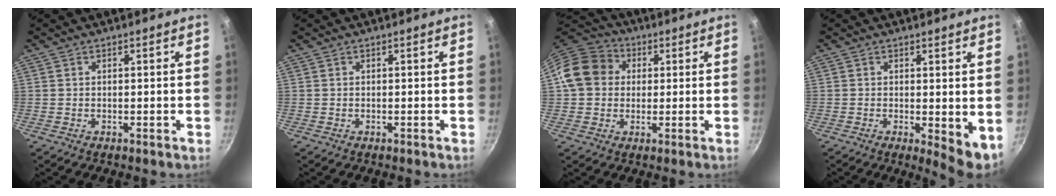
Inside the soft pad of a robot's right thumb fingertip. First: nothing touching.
{"total": 0.0}
{"total": 12.4, "force": [2.2, 10.6, 6.0], "torque": [-0.086, 0.026, 0.021]}
{"total": 5.3, "force": [0.1, 2.0, 4.9], "torque": [-0.062, -0.008, 0.005]}